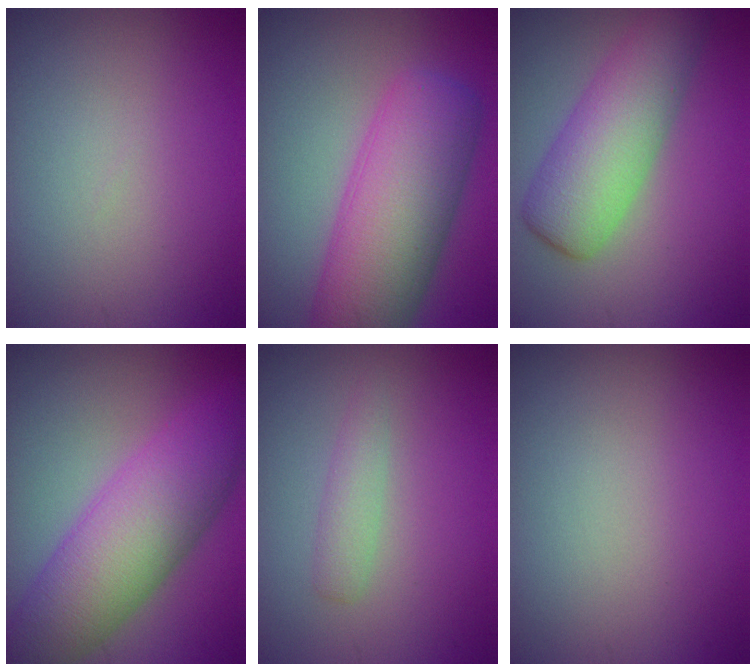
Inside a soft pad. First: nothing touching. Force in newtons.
{"total": 10.0, "press": 10.0, "slide": 0.3}
{"total": 6.3, "press": 6.3, "slide": 0.2}
{"total": 9.2, "press": 9.2, "slide": 0.1}
{"total": 1.7, "press": 1.7, "slide": 0.1}
{"total": 0.0}